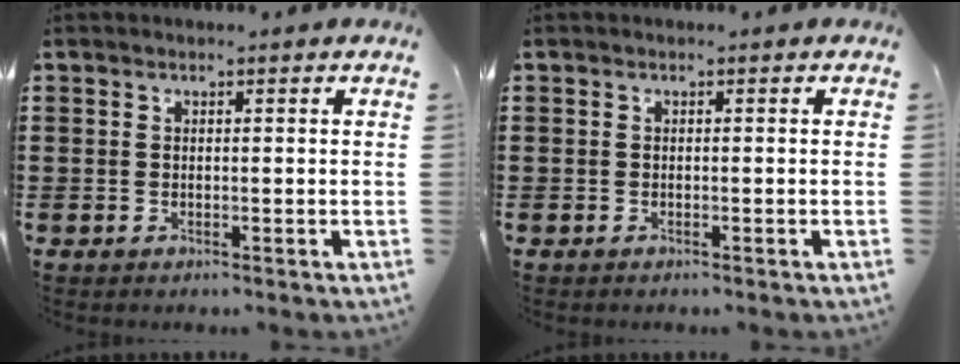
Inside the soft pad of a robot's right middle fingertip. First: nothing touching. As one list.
[{"total": 0.0}]